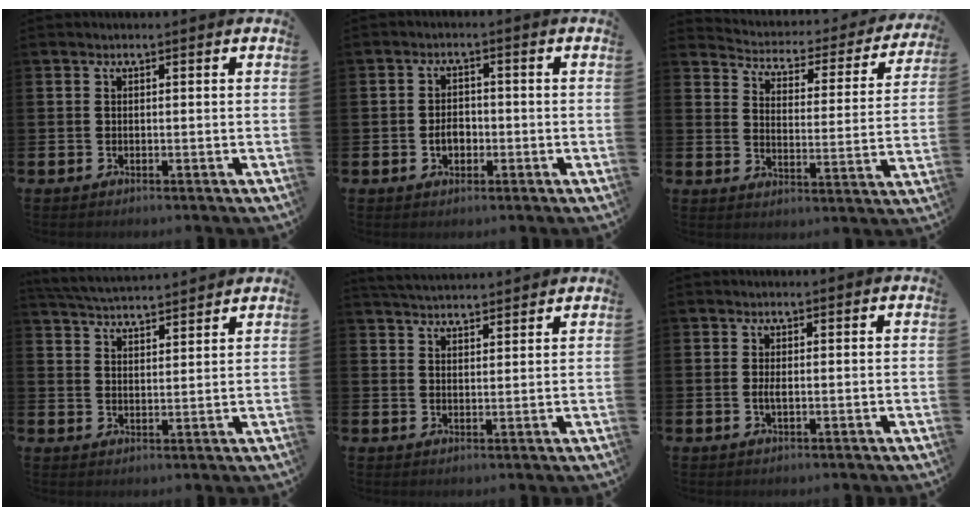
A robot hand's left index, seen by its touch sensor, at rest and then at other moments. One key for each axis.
{"total": 2.7, "fx": -0.7, "fy": 2.0, "fz": 1.8, "tx": -0.015, "ty": -0.004, "tz": -0.020}
{"total": 3.7, "fx": 3.3, "fy": 1.4, "fz": 0.5, "tx": -0.038, "ty": -0.032, "tz": 0.048}
{"total": 4.8, "fx": 4.8, "fy": 0.1, "fz": 0.2, "tx": -0.023, "ty": -0.030, "tz": 0.086}
{"total": 4.0, "fx": 4.0, "fy": 0.3, "fz": 0.2, "tx": -0.018, "ty": -0.016, "tz": 0.075}
{"total": 1.2, "fx": -0.1, "fy": 0.4, "fz": 1.2, "tx": -0.019, "ty": 0.001, "tz": -0.003}